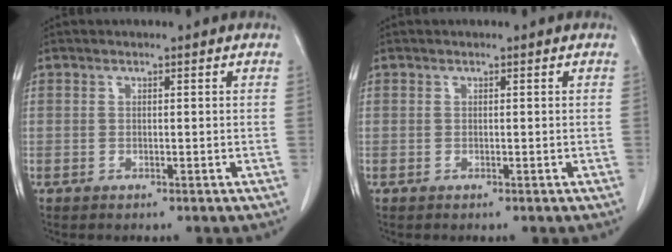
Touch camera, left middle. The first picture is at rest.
{"total": 0.0}